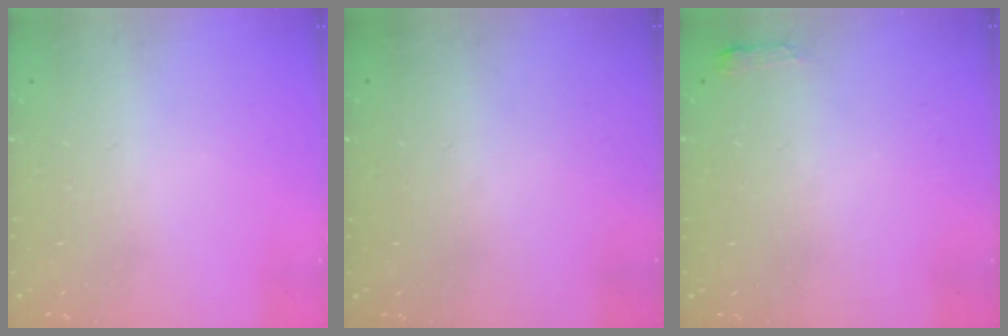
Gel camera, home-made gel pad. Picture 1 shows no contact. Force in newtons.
{"total": 2.8, "press": 2.2, "slide": 1.7}
{"total": 2.7, "press": 2.6, "slide": 0.5}